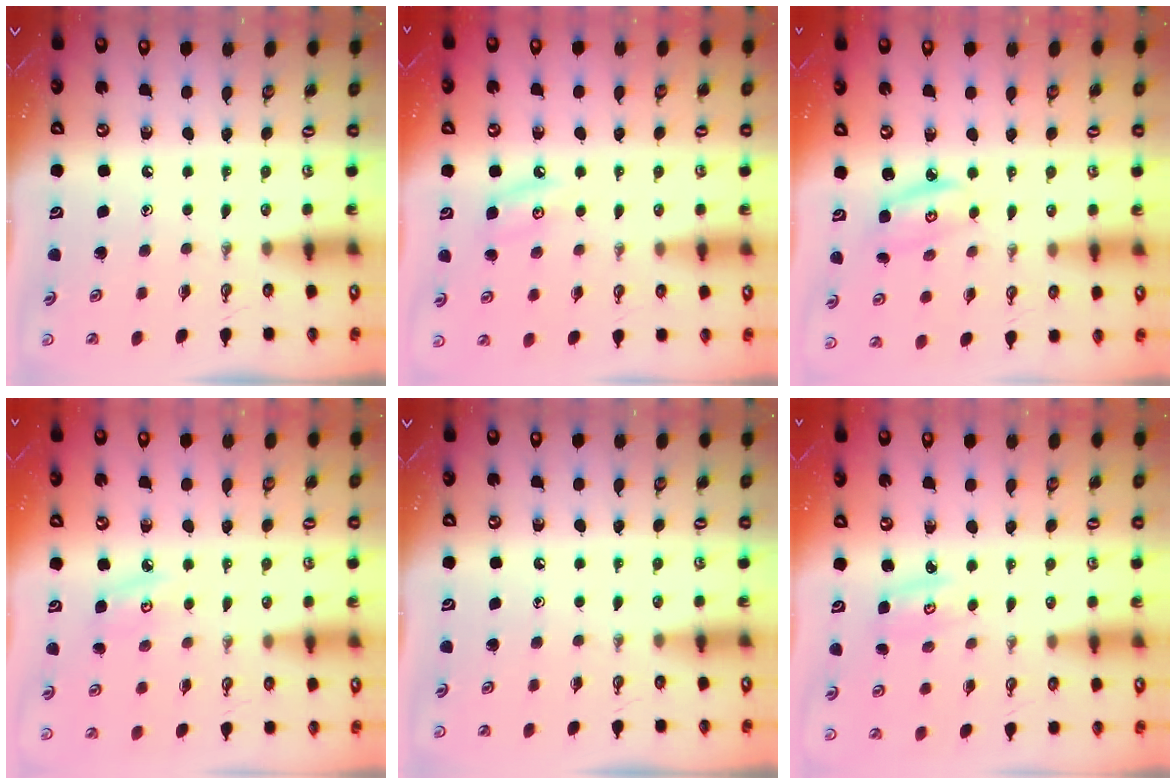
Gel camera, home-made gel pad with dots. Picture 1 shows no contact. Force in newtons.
{"total": 5.7, "press": 5.7, "slide": 0.8}
{"total": 4.3, "press": 4.3, "slide": 0.3}
{"total": 4.8, "press": 4.7, "slide": 0.5}
{"total": 0.0}
{"total": 2.8, "press": 2.8, "slide": 0.3}